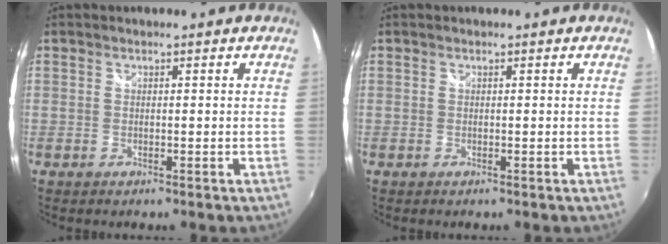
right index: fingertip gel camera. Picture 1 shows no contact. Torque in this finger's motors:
{"motor_torque": [0.00, 0.00, 0.00, 0.00]}